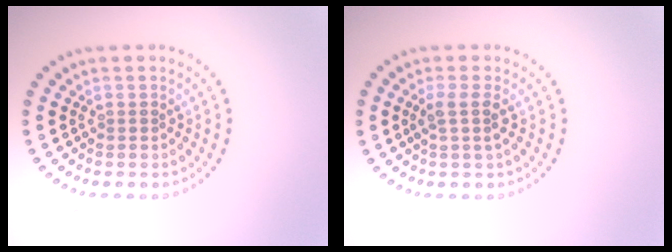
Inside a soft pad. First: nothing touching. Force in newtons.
{"total": 1.9, "press": 1.5, "slide": 1.2}